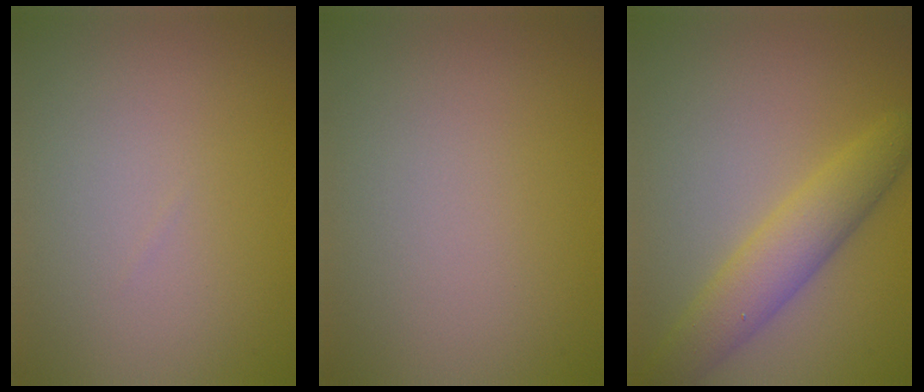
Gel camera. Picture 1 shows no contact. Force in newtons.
{"total": 0.0}
{"total": 4.8, "press": 4.8, "slide": 0.1}